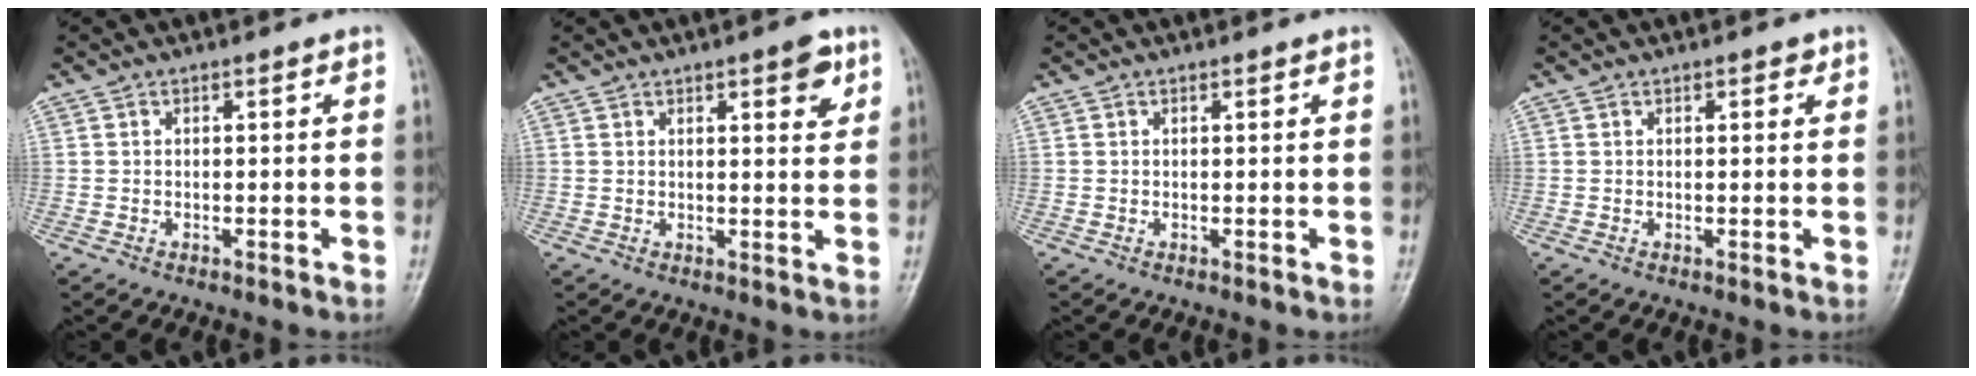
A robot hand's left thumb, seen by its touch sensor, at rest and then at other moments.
{"total": 4.8, "force": [2.6, 1.7, 3.6], "torque": [-0.034, -0.011, 0.030]}
{"total": 0.0}
{"total": 1.2, "force": [0.7, 0.5, 0.8], "torque": [-0.006, -0.001, 0.006]}